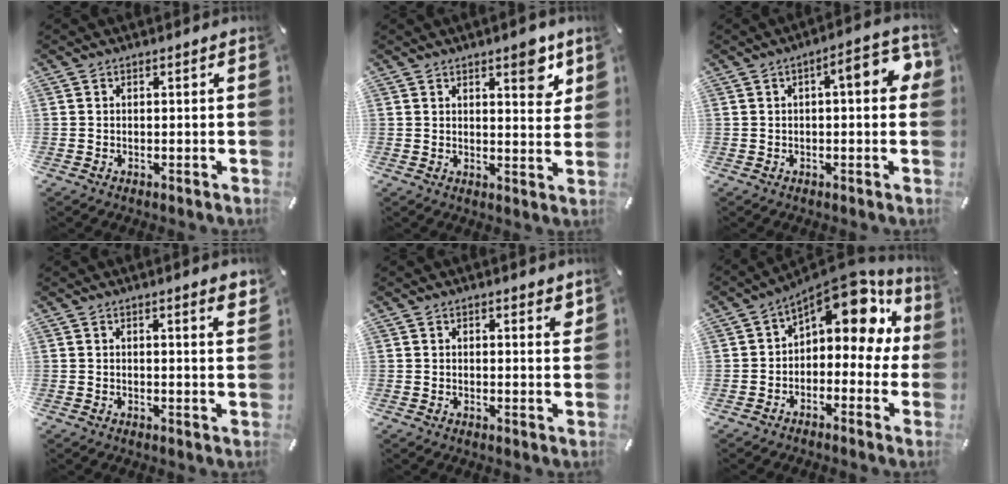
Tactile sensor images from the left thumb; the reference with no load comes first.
{"total": 6.4, "force": [4.4, 2.6, 3.8], "torque": [-0.029, -0.032, 0.067]}
{"total": 8.8, "force": [1.7, 2.9, 8.1], "torque": [-0.102, -0.010, 0.020]}
{"total": 2.8, "force": [1.7, 0.2, 2.2], "torque": [-0.037, -0.005, 0.027]}
{"total": 2.1, "force": [1.5, 0.8, 1.2], "torque": [-0.011, -0.005, 0.024]}
{"total": 13.6, "force": [7.0, 6.5, 9.7], "torque": [-0.143, -0.053, 0.121]}